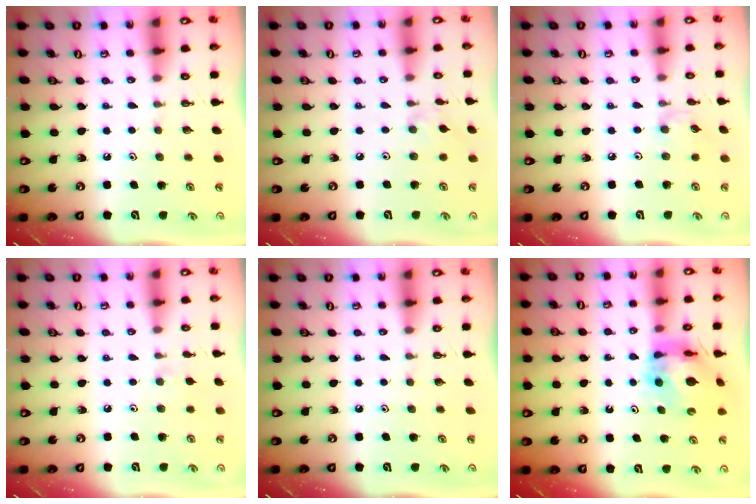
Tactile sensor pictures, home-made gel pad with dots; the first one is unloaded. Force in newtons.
{"total": 1.6, "press": 1.6, "slide": 0.3}
{"total": 1.5, "press": 1.5, "slide": 0.4}
{"total": 2.4, "press": 2.4, "slide": 0.5}
{"total": 0.0}
{"total": 11.7, "press": 11.7, "slide": 1.2}